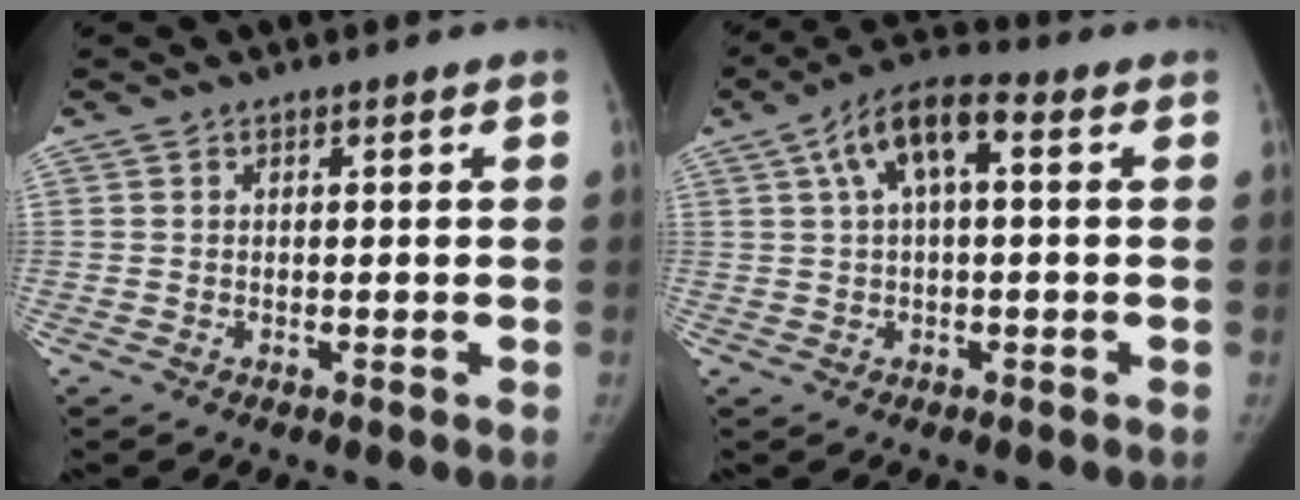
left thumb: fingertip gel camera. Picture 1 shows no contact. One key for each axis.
{"total": 9.2, "fx": 2.4, "fy": 4.0, "fz": 7.9, "tx": -0.144, "ty": 0.032, "tz": 0.030}